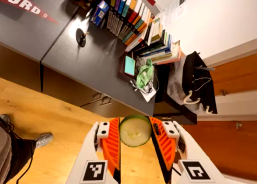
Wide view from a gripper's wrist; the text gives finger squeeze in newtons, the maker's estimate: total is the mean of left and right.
{"total": 10.9, "left": 11.6, "right": 10.2}